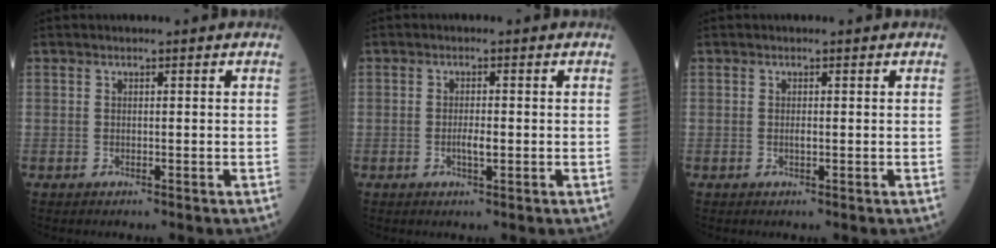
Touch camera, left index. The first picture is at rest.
{"total": 2.0, "force": [-0.5, 0.5, 1.9], "torque": [-0.036, -0.001, -0.009]}
{"total": 0.6, "force": [-0.1, 0.2, 0.6], "torque": [-0.012, -0.002, -0.004]}